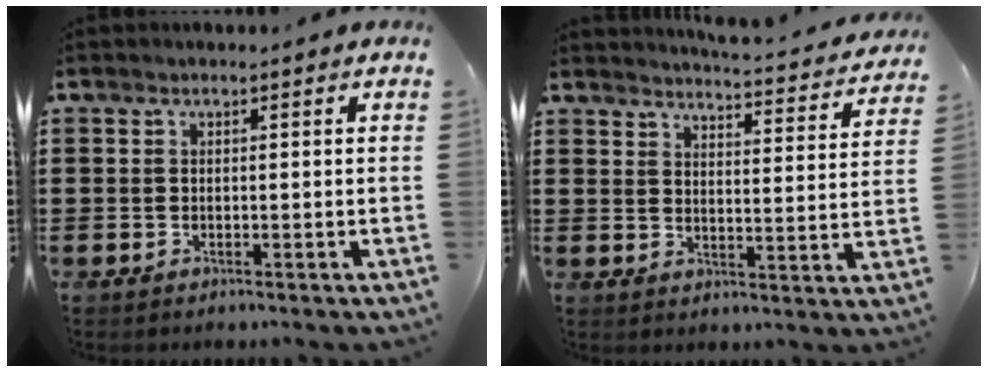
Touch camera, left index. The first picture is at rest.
{"total": 3.9, "force": [3.8, -0.3, 0.7], "torque": [-0.017, -0.038, 0.058]}